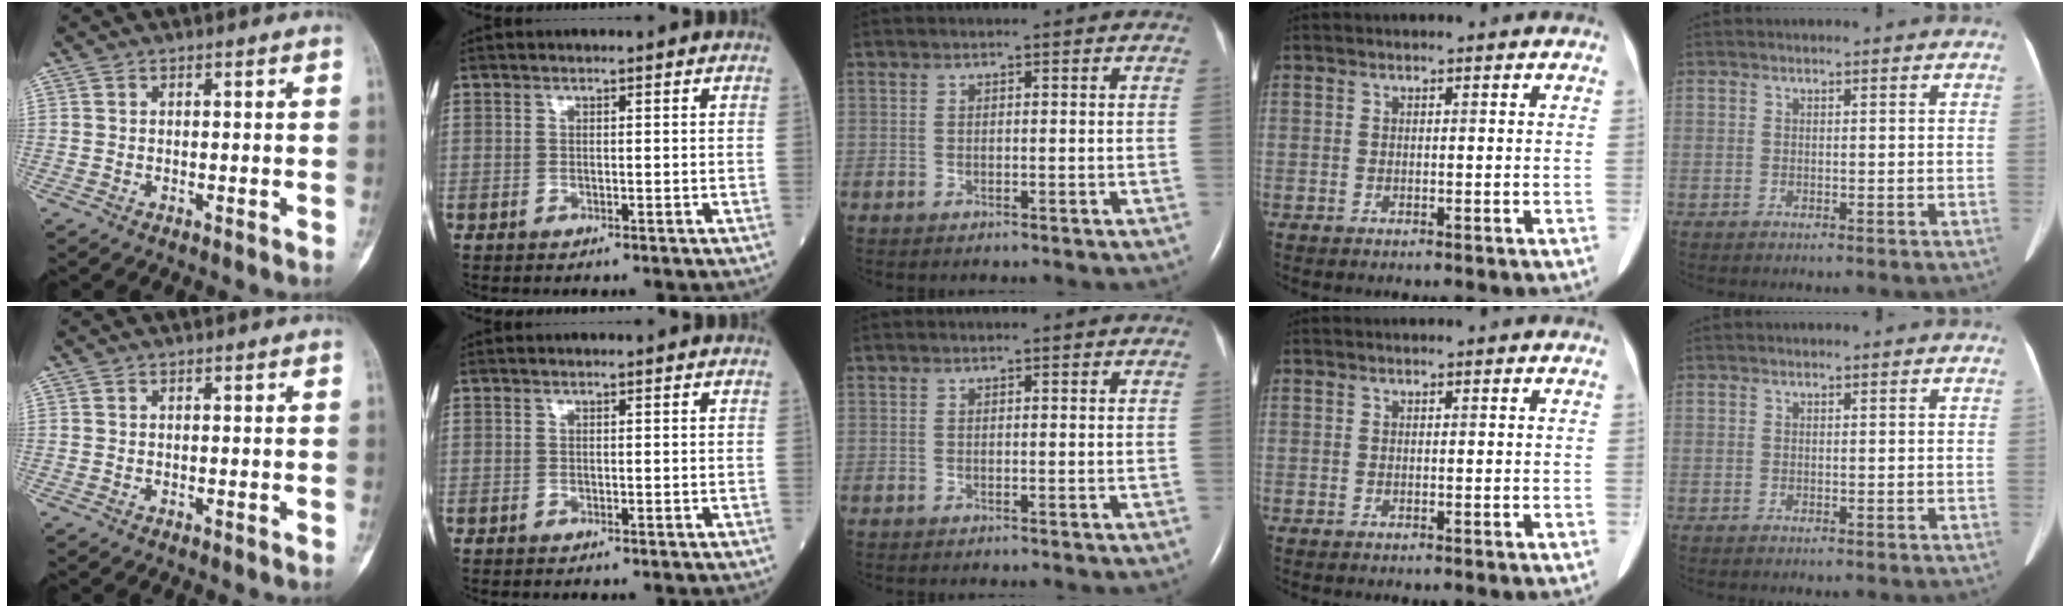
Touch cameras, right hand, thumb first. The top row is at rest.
{}